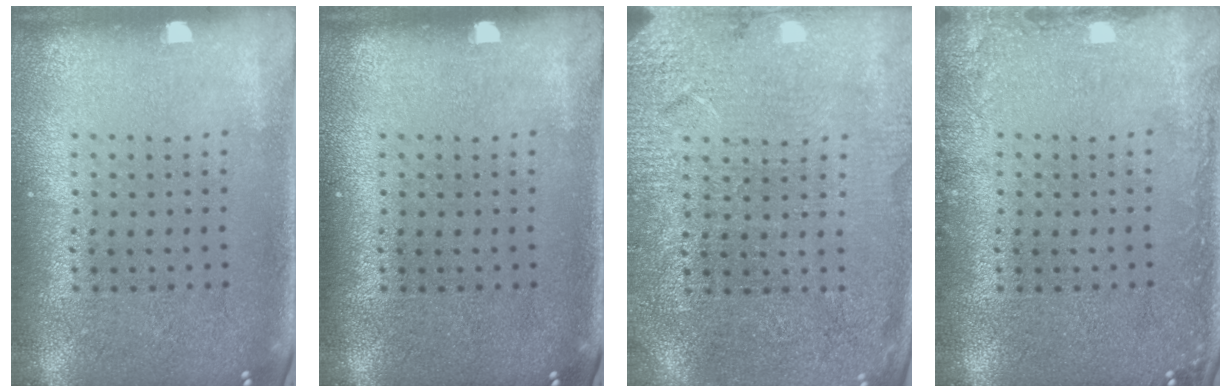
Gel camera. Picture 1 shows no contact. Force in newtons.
{"total": 0.0}
{"total": 2.9, "press": 2.9, "slide": 0.3}
{"total": 1.6, "press": 1.6, "slide": 0.3}